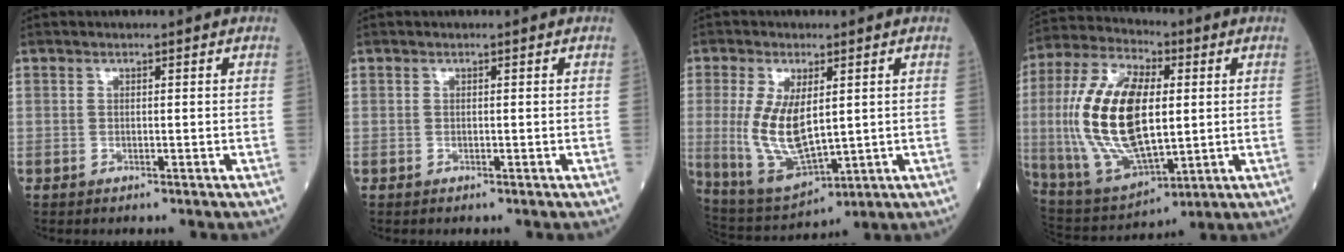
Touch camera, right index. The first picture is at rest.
{"total": 0.0}
{"total": 11.2, "force": [0.7, 4.5, 10.3], "torque": [-0.212, -0.010, 0.031]}
{"total": 20.7, "force": [1.2, 8.7, 18.7], "torque": [-0.391, 0.008, 0.030]}